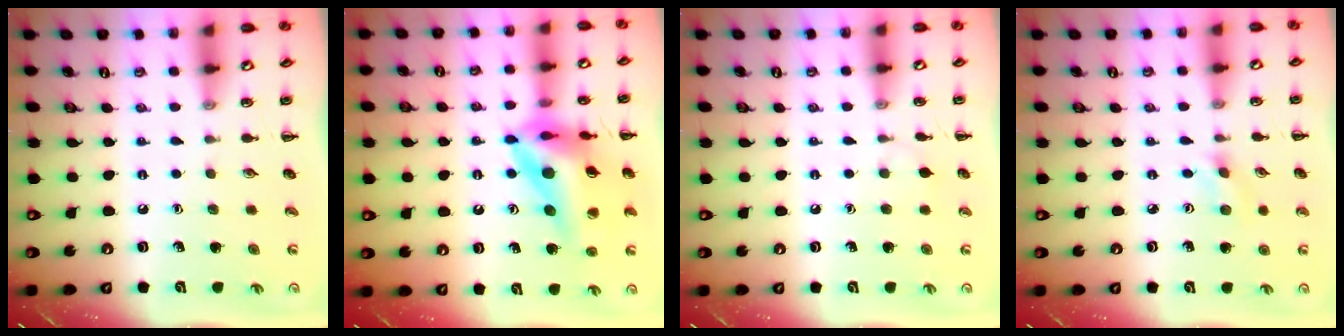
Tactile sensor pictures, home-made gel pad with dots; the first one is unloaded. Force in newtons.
{"total": 19.1, "press": 18.3, "slide": 5.2}
{"total": 3.9, "press": 3.7, "slide": 1.4}
{"total": 1.4, "press": 1.3, "slide": 0.4}